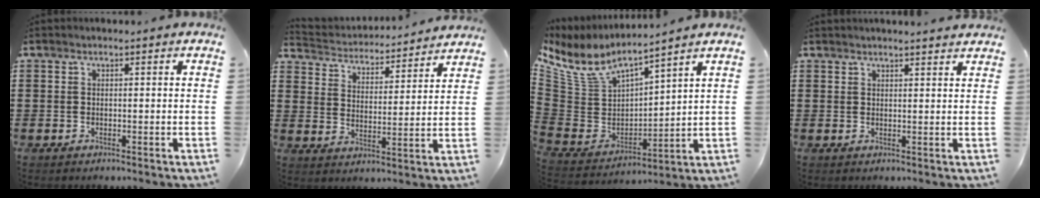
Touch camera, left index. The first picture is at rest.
{"total": 3.4, "force": [3.4, 0.3, -0.3], "torque": [-0.017, -0.030, 0.052]}
{"total": 7.0, "force": [5.9, 2.4, 2.9], "torque": [-0.090, -0.043, 0.102]}
{"total": 1.8, "force": [1.7, -0.2, 0.3], "torque": [-0.009, 0.000, 0.034]}